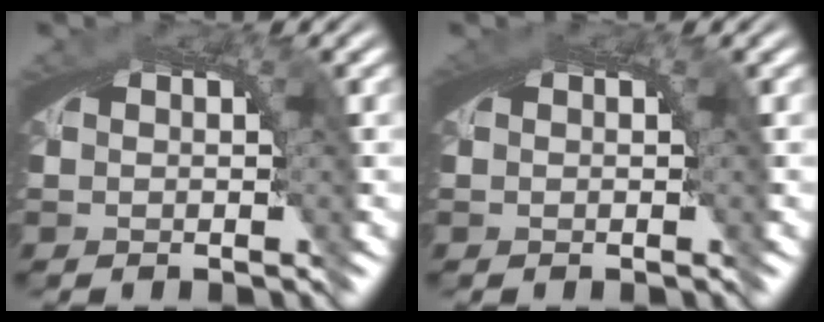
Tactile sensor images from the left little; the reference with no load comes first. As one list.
[{"total": 0.6, "force": [0.1, 0.2, 0.6], "torque": [-0.011, 0.001, 0.003]}]